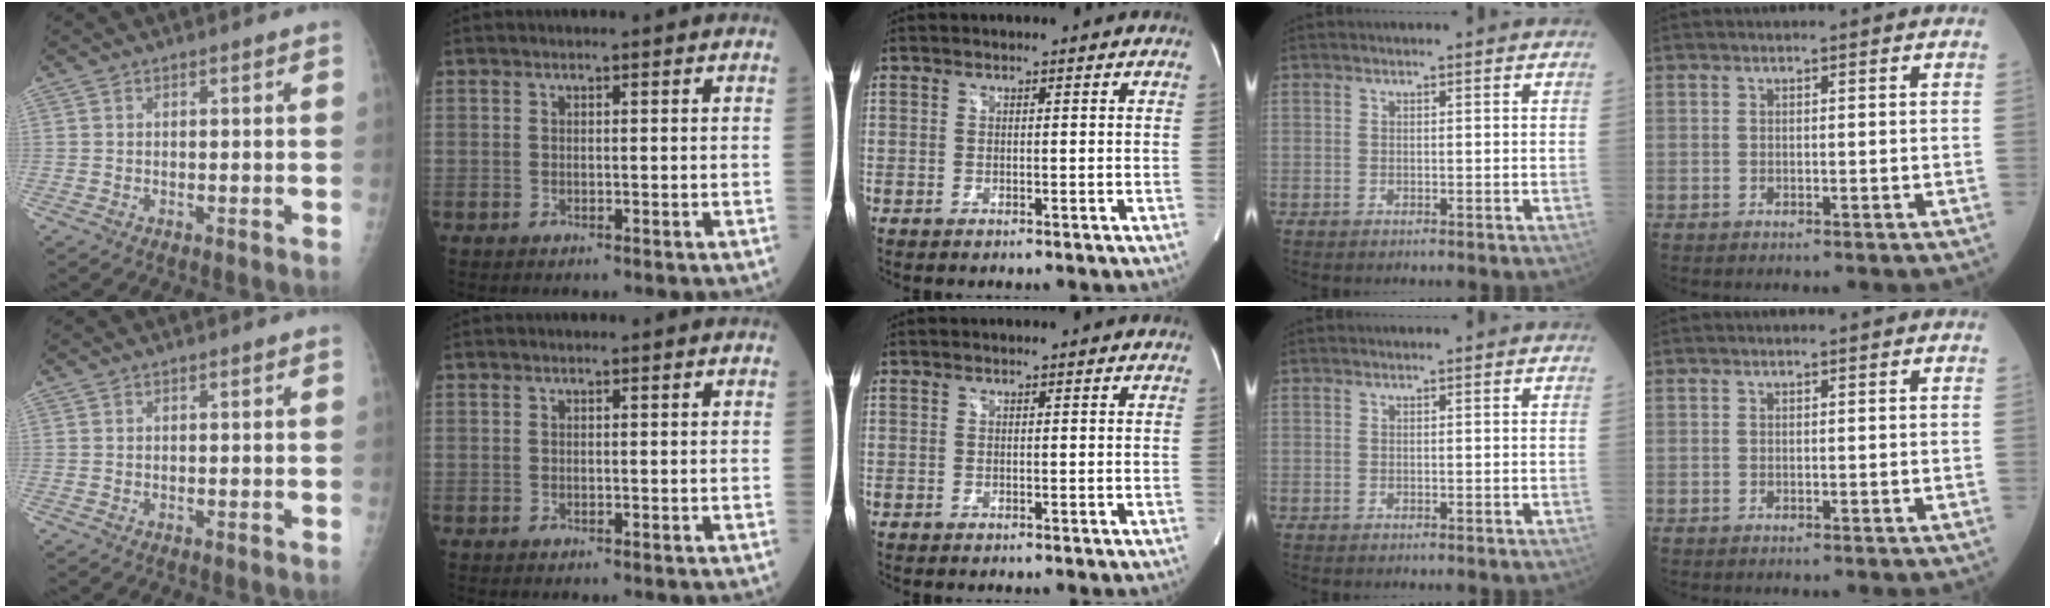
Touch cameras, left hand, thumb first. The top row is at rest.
{}